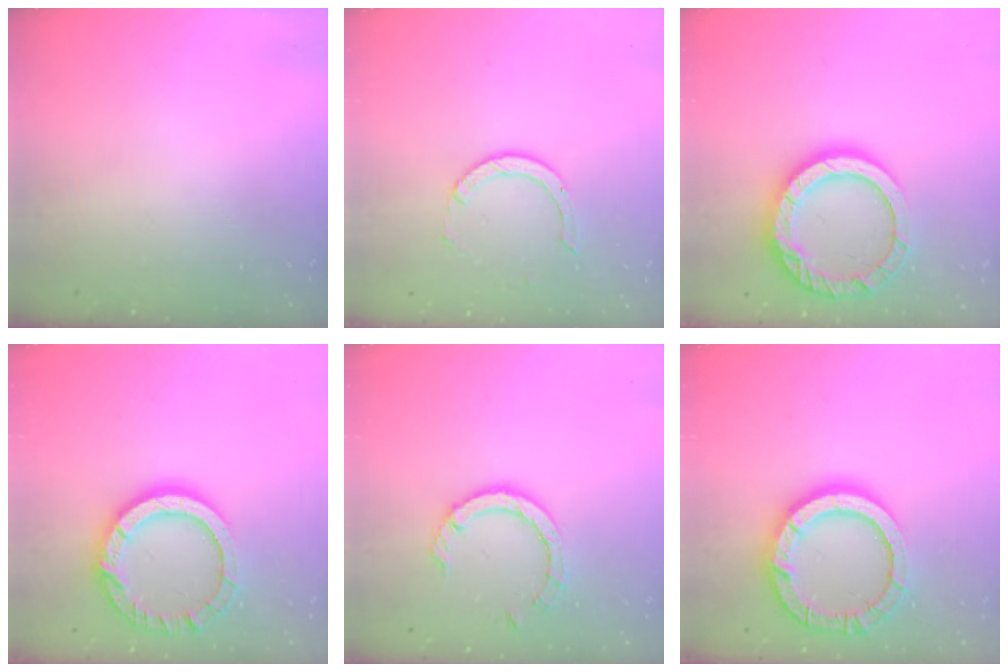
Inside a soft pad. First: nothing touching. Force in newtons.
{"total": 1.7, "press": 1.7, "slide": 0.1}
{"total": 15.3, "press": 15.2, "slide": 1.3}
{"total": 15.1, "press": 15.0, "slide": 1.5}
{"total": 6.9, "press": 6.8, "slide": 0.8}
{"total": 14.5, "press": 14.5, "slide": 1.1}